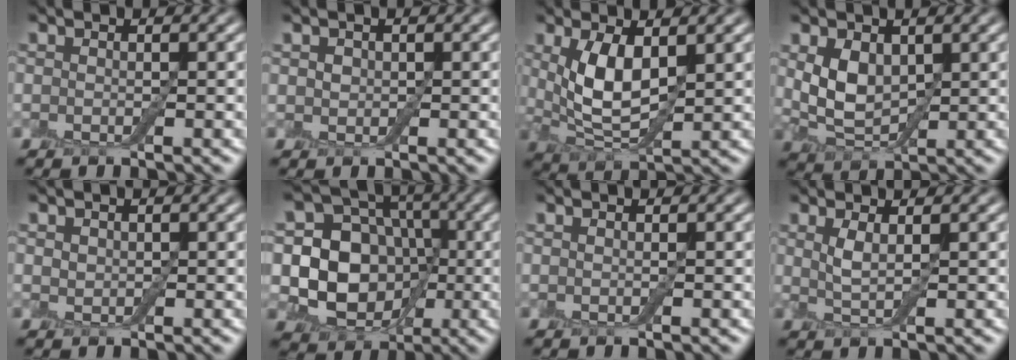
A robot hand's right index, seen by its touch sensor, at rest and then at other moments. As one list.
[{"total": 0.8, "force": [0.3, 0.6, 0.3], "torque": [-0.004, 0.003, 0.003]}, {"total": 5.5, "force": [1.3, 2.6, 4.7], "torque": [-0.105, -0.003, 0.033]}, {"total": 3.7, "force": [1.0, 2.4, 2.6], "torque": [-0.059, -0.002, 0.025]}, {"total": 0.7, "force": [0.4, 0.5, 0.2], "torque": [-0.004, 0.002, 0.005]}, {"total": 9.4, "force": [-0.6, 7.9, 5.1], "torque": [-0.075, -0.006, -0.032]}, {"total": 0.0}, {"total": 1.6, "force": [0.8, 0.2, 1.4], "torque": [-0.034, -0.003, 0.018]}]